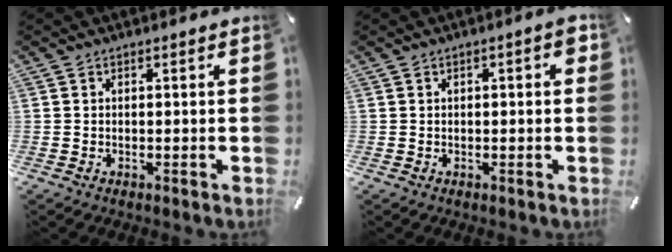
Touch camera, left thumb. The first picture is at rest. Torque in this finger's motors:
{"motor_torque": [0.08, 0.02, 0.02, -0.04, 0.03]}